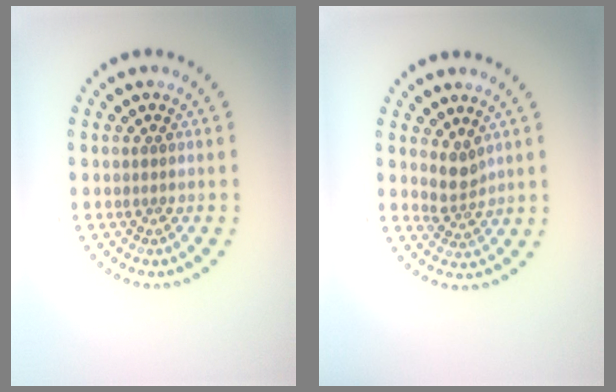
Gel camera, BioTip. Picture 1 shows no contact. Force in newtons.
{"total": 2.3, "press": 1.8, "slide": 1.4}